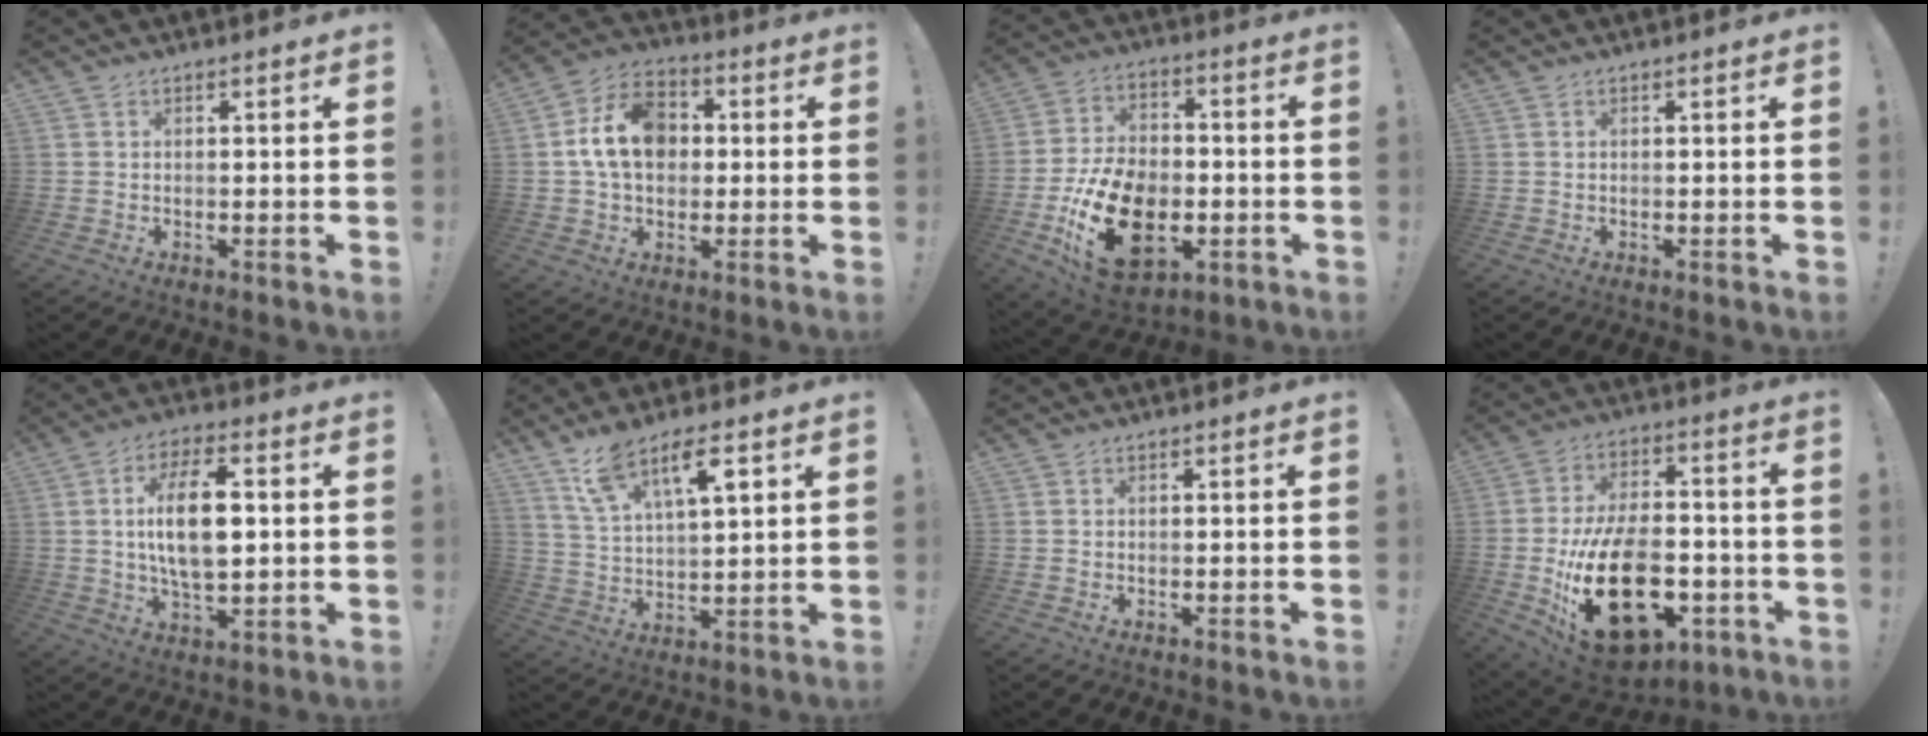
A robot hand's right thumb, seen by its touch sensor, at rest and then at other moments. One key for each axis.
{"total": 14.4, "fx": 1.6, "fy": 11.0, "fz": 9.2, "tx": -0.151, "ty": 0.011, "tz": 0.036}
{"total": 22.6, "fx": -7.1, "fy": 14.7, "fz": 15.5, "tx": -0.280, "ty": 0.043, "tz": -0.105}
{"total": 0.0}
{"total": 14.5, "fx": 1.5, "fy": 6.9, "fz": 12.6, "tx": -0.227, "ty": 0.002, "tz": 0.022}
{"total": 11.4, "fx": 7.1, "fy": 3.7, "fz": 8.1, "tx": -0.134, "ty": -0.027, "tz": 0.122}
{"total": 0.0}
{"total": 27.7, "fx": -8.2, "fy": 16.5, "fz": 20.6, "tx": -0.366, "ty": 0.046, "tz": -0.116}